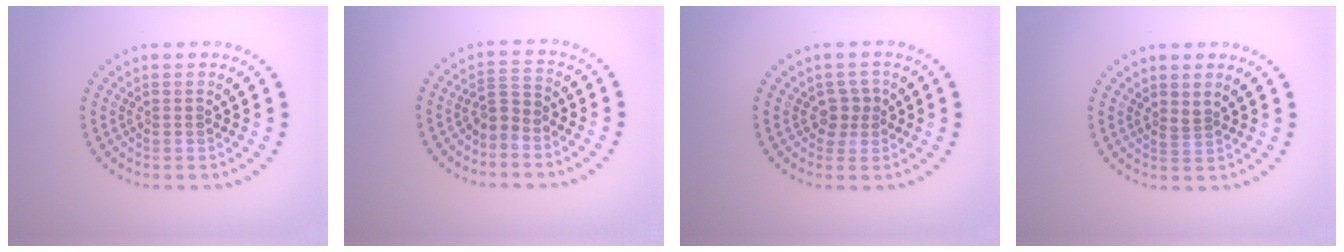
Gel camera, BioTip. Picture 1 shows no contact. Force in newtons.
{"total": 2.1, "press": 1.5, "slide": 1.4}
{"total": 1.8, "press": 1.5, "slide": 1.0}
{"total": 0.8, "press": 0.4, "slide": 0.6}